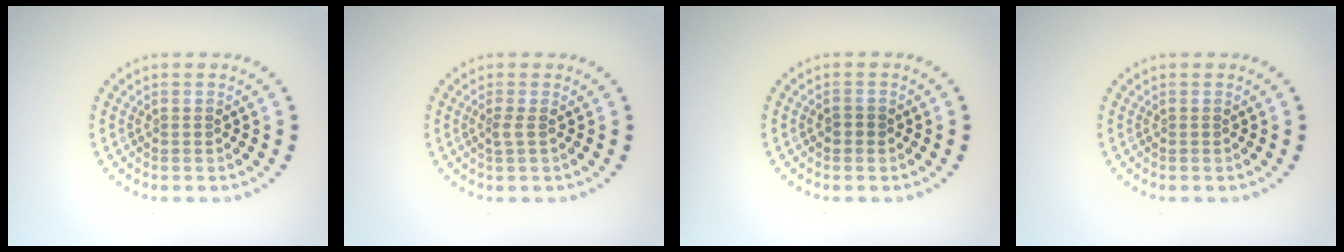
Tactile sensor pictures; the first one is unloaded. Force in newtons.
{"total": 0.9, "press": 0.6, "slide": 0.7}
{"total": 0.9, "press": 0.9, "slide": 0.1}
{"total": 0.0}